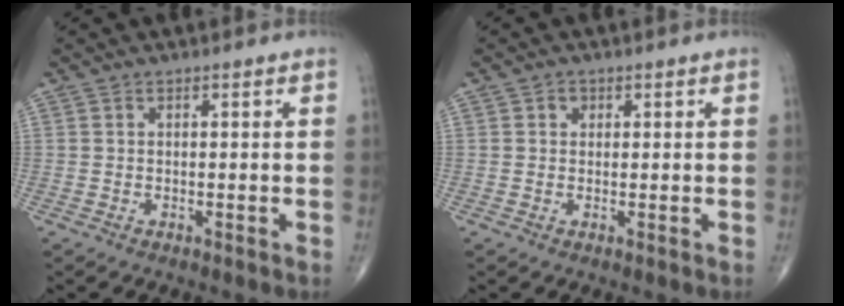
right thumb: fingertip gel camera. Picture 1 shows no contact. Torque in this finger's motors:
{"motor_torque": [0.07, 0.29, 0.19, 0.04, -0.02]}